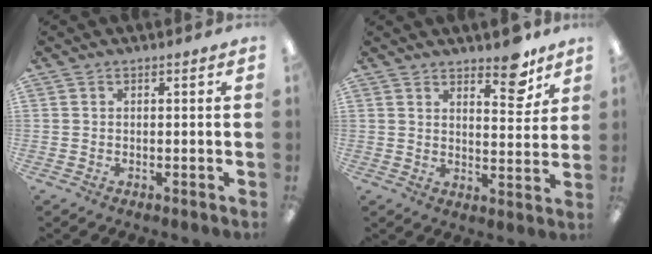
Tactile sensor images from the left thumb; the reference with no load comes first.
{"total": 8.6, "force": [6.7, 3.2, 4.3], "torque": [-0.030, -0.048, 0.108]}